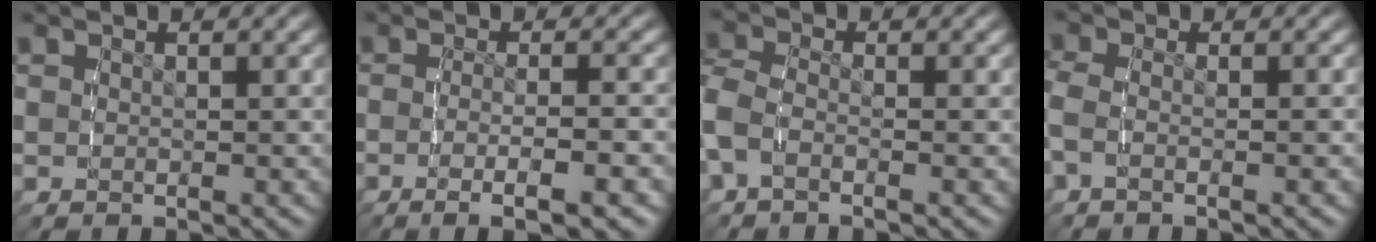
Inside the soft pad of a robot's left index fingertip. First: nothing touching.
{"total": 5.1, "force": [-3.3, 0.7, 3.9], "torque": [-0.073, -0.014, -0.042]}
{"total": 4.1, "force": [-1.1, 3.2, 2.4], "torque": [-0.073, -0.010, -0.023]}
{"total": 2.4, "force": [-0.8, 1.3, 1.9], "torque": [-0.061, -0.008, -0.012]}